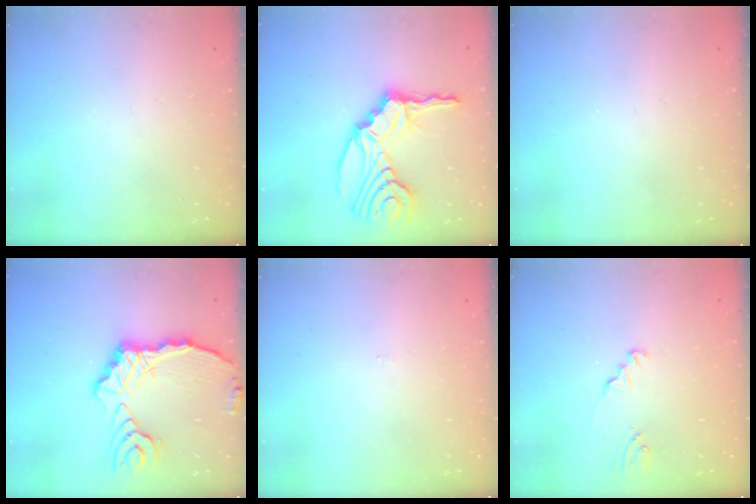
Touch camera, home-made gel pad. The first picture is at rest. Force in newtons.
{"total": 16.8, "press": 16.2, "slide": 4.5}
{"total": 0.0}
{"total": 17.0, "press": 16.8, "slide": 2.2}
{"total": 0.0}
{"total": 1.5, "press": 1.5, "slide": 0.2}